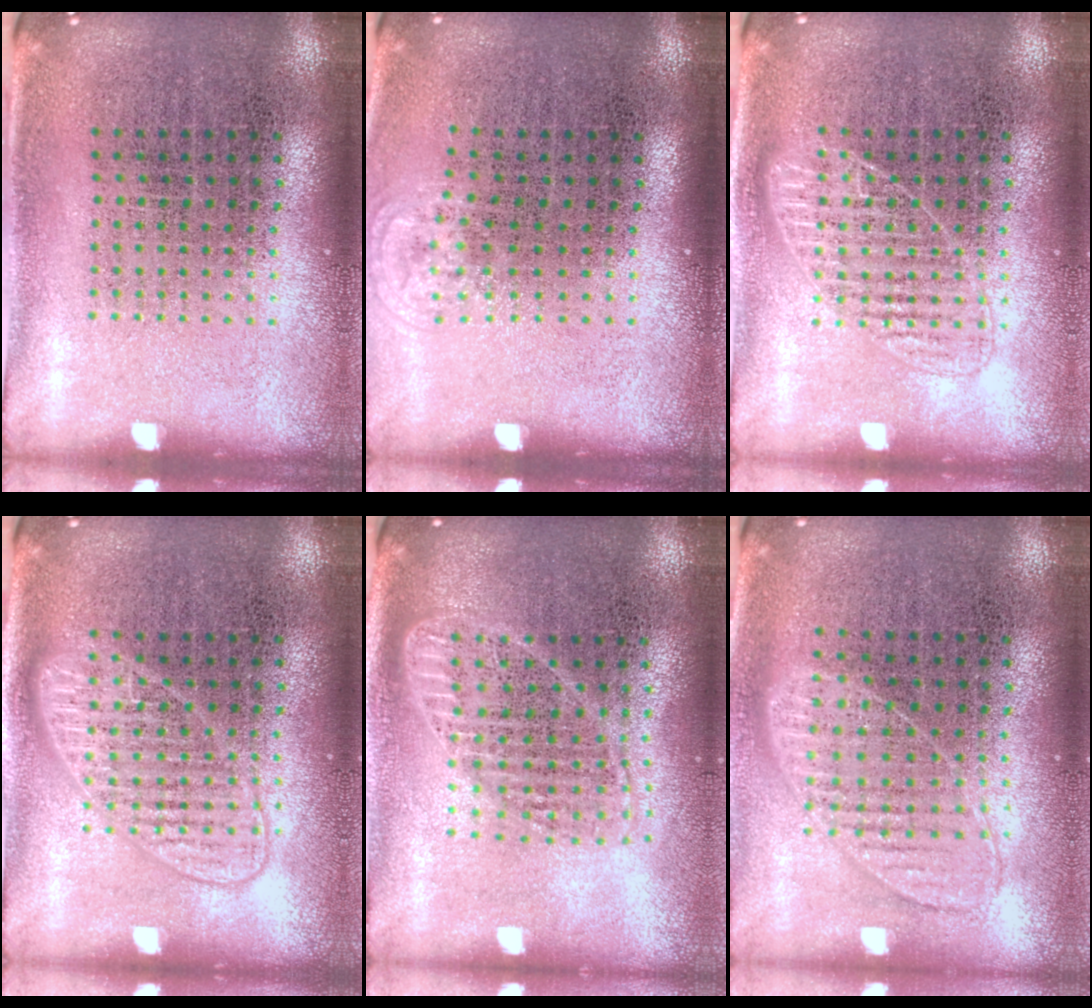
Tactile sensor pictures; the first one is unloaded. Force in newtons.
{"total": 0.6, "press": 0.4, "slide": 0.3}
{"total": 1.8, "press": 1.8, "slide": 0.3}
{"total": 2.7, "press": 2.7, "slide": 0.4}
{"total": 1.8, "press": 1.6, "slide": 0.9}
{"total": 0.9, "press": 0.9, "slide": 0.2}